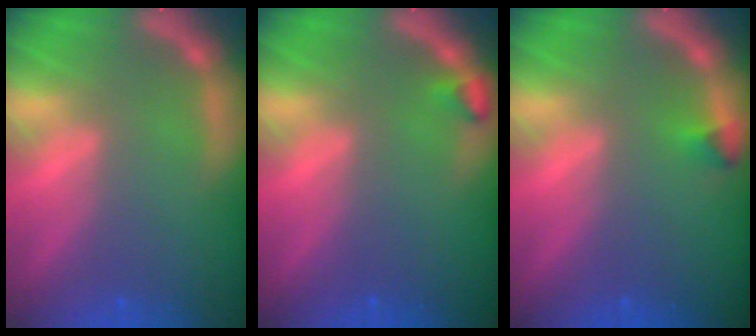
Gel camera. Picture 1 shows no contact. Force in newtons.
{"total": 0.9}
{"total": 0.9}